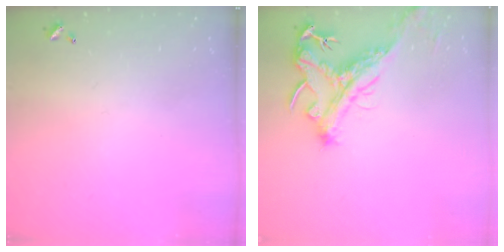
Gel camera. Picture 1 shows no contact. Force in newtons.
{"total": 2.0, "press": 1.5, "slide": 1.3}